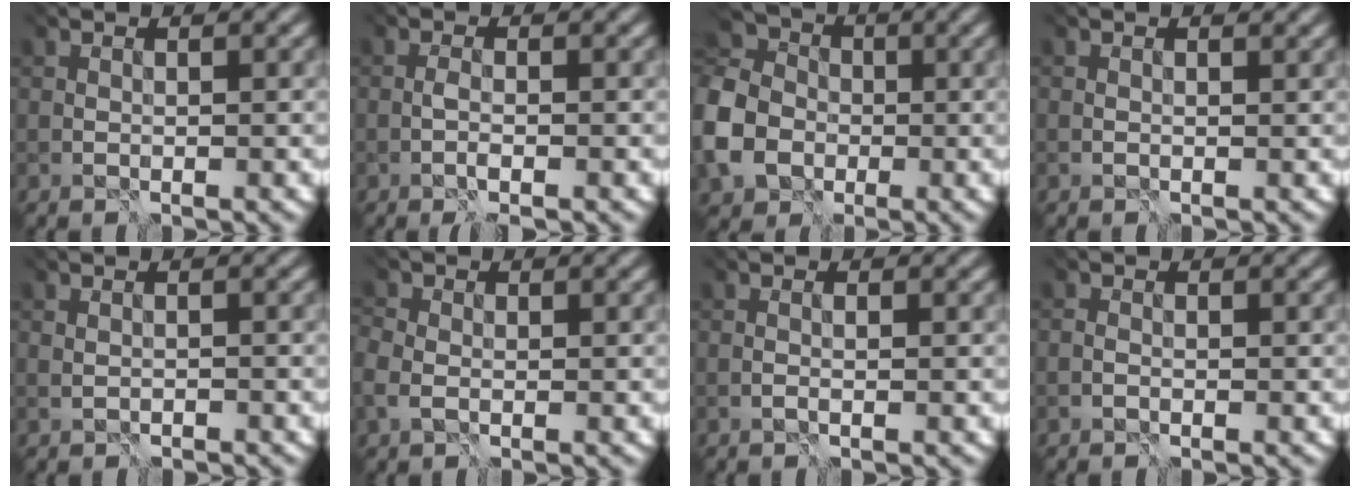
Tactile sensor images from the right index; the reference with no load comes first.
{"total": 3.5, "force": [-3.2, -0.1, 1.4], "torque": [-0.020, 0.004, -0.040]}
{"total": 8.1, "force": [-3.9, 6.1, 3.8], "torque": [-0.115, -0.006, -0.054]}
{"total": 0.0}
{"total": 0.7, "force": [-0.5, 0.5, 0.0], "torque": [-0.001, 0.003, 0.004]}
{"total": 2.1, "force": [-1.2, 1.4, 0.9], "torque": [-0.032, 0.004, -0.004]}
{"total": 1.4, "force": [-1.4, -0.3, 0.3], "torque": [0.007, 0.004, -0.026]}
{"total": 1.8, "force": [-1.8, 0.1, 0.0], "torque": [0.006, 0.003, -0.030]}